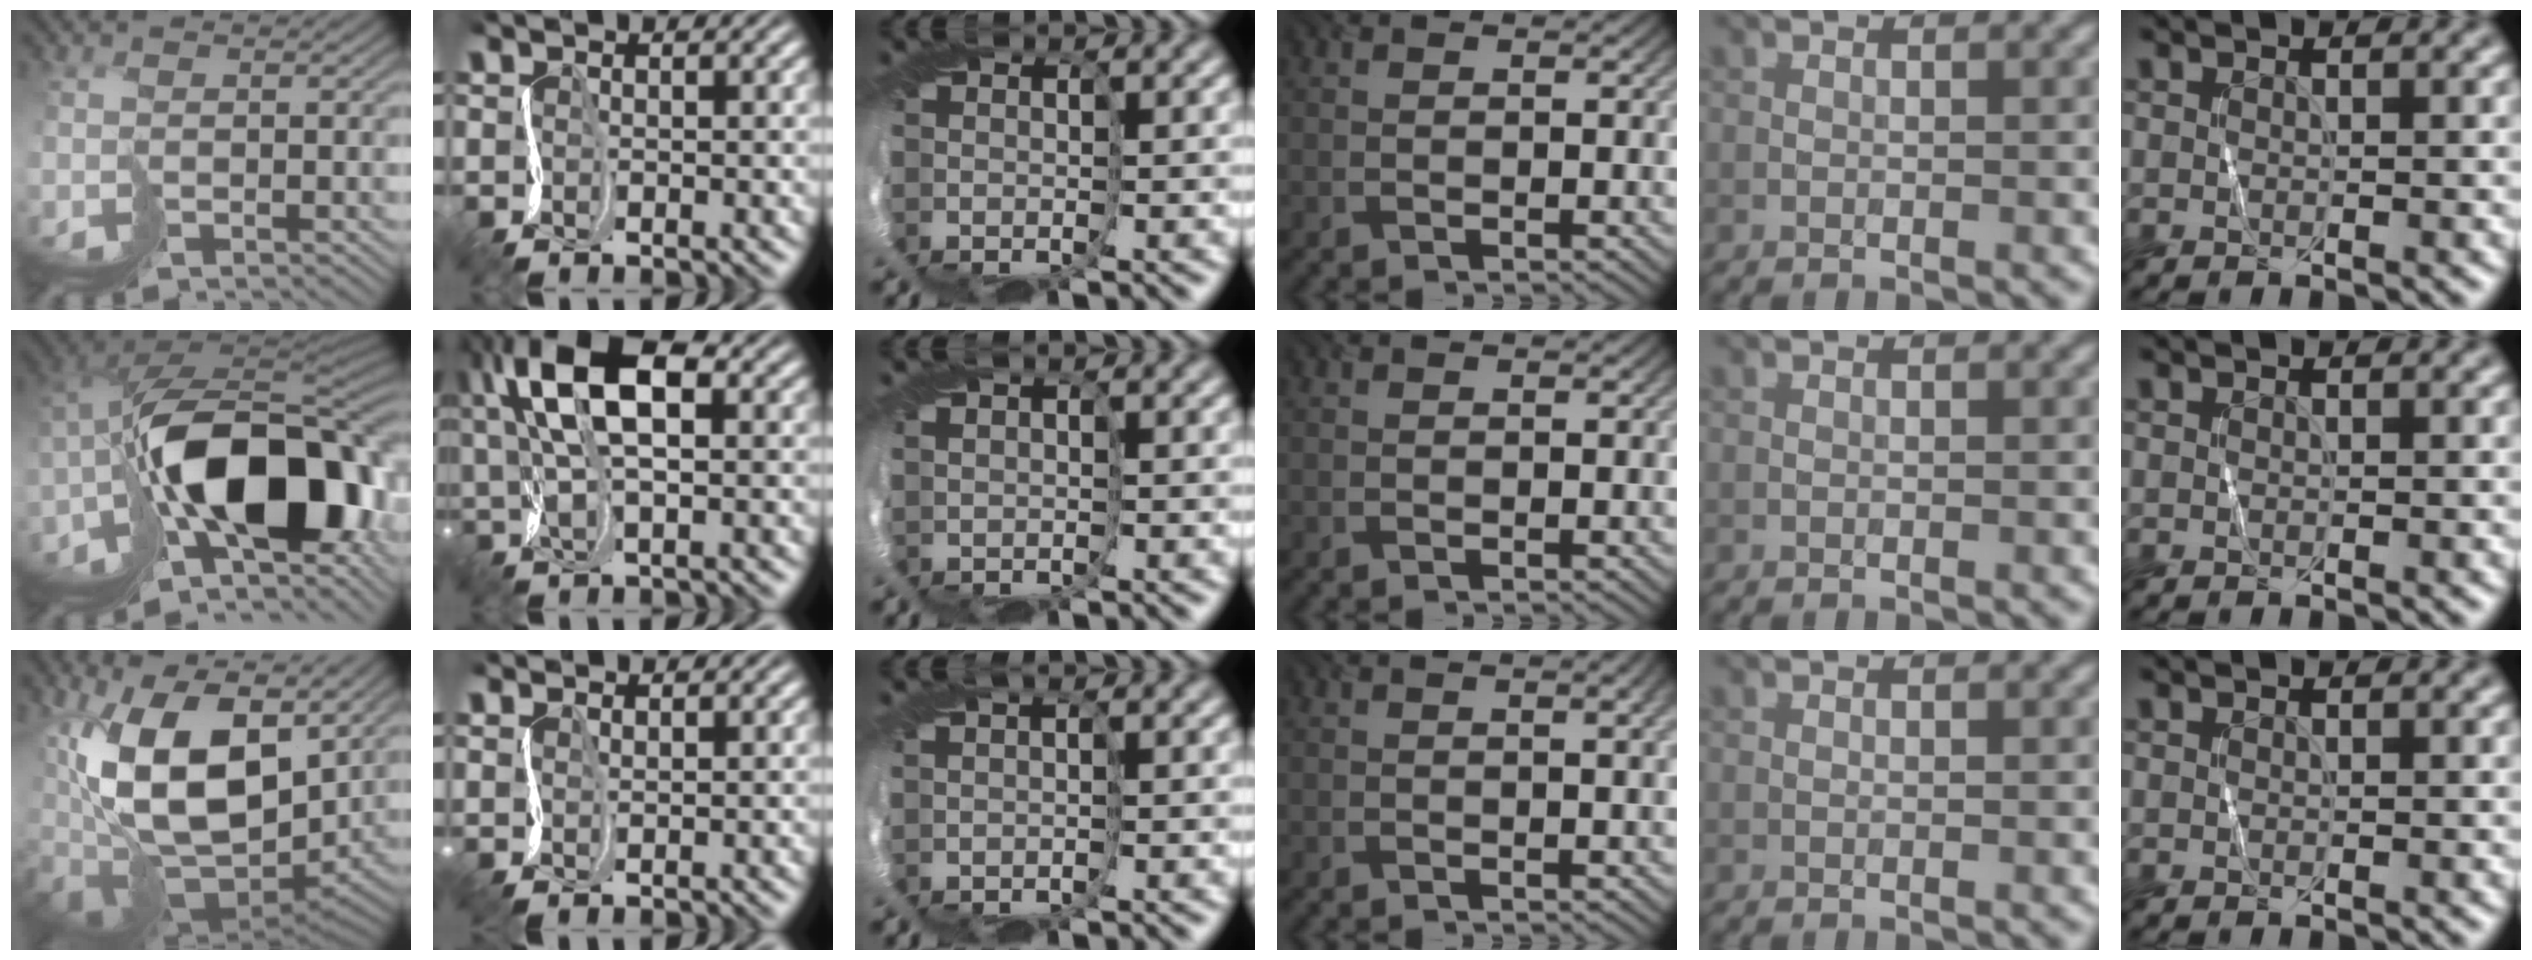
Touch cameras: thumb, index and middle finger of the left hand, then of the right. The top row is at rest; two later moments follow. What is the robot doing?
{"motion": "cut", "object": "wrapping paper"}